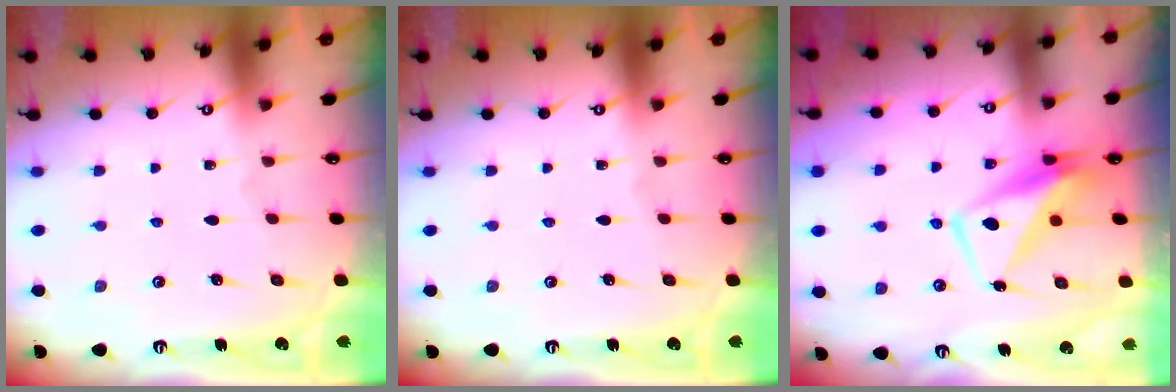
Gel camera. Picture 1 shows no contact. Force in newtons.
{"total": 0.0}
{"total": 9.2, "press": 9.0, "slide": 1.6}